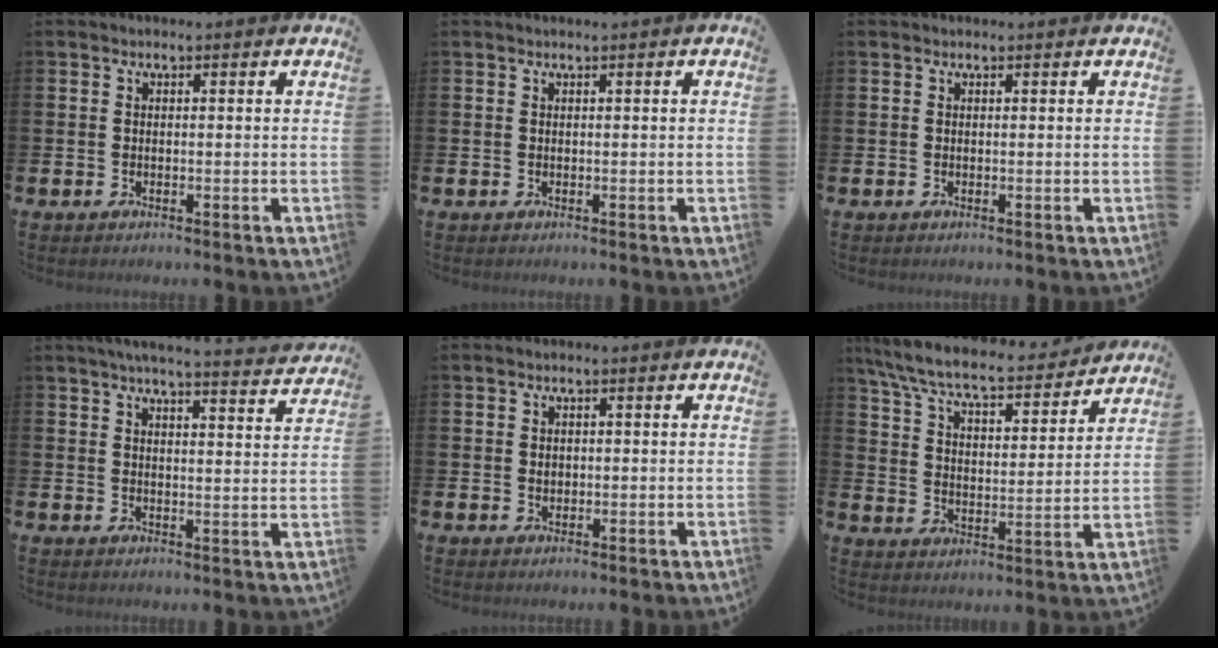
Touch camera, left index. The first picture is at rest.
{"total": 0.0}
{"total": 0.0}
{"total": 5.1, "force": [4.8, -0.2, 1.6], "torque": [-0.036, -0.029, 0.083]}
{"total": 0.9, "force": [0.4, 0.7, 0.4], "torque": [0.005, -0.001, 0.005]}
{"total": 8.4, "force": [7.6, 1.3, 3.3], "torque": [-0.102, -0.049, 0.129]}